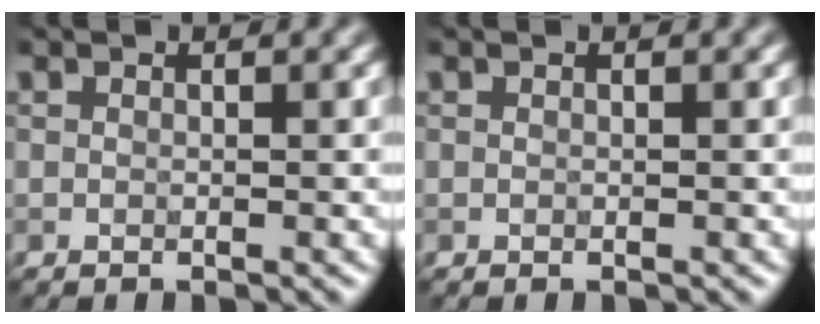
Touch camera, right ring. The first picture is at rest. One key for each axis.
{"total": 0.0}